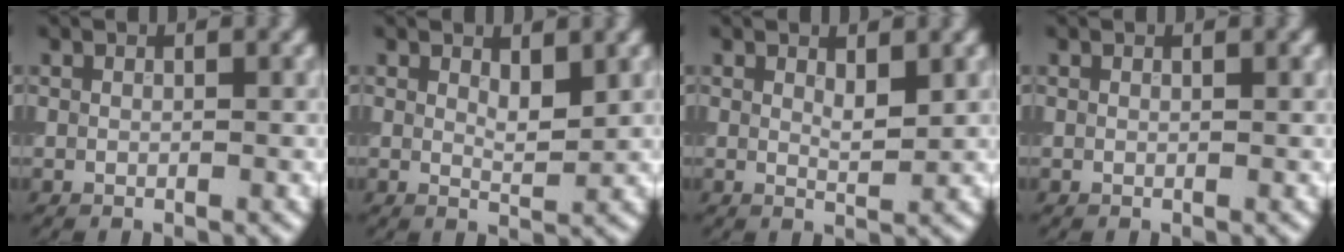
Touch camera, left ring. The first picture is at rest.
{"total": 1.5, "force": [0.8, 0.5, 1.1], "torque": [-0.018, -0.004, 0.015]}
{"total": 1.1, "force": [0.7, 0.3, 0.9], "torque": [-0.016, -0.004, 0.012]}
{"total": 0.0}